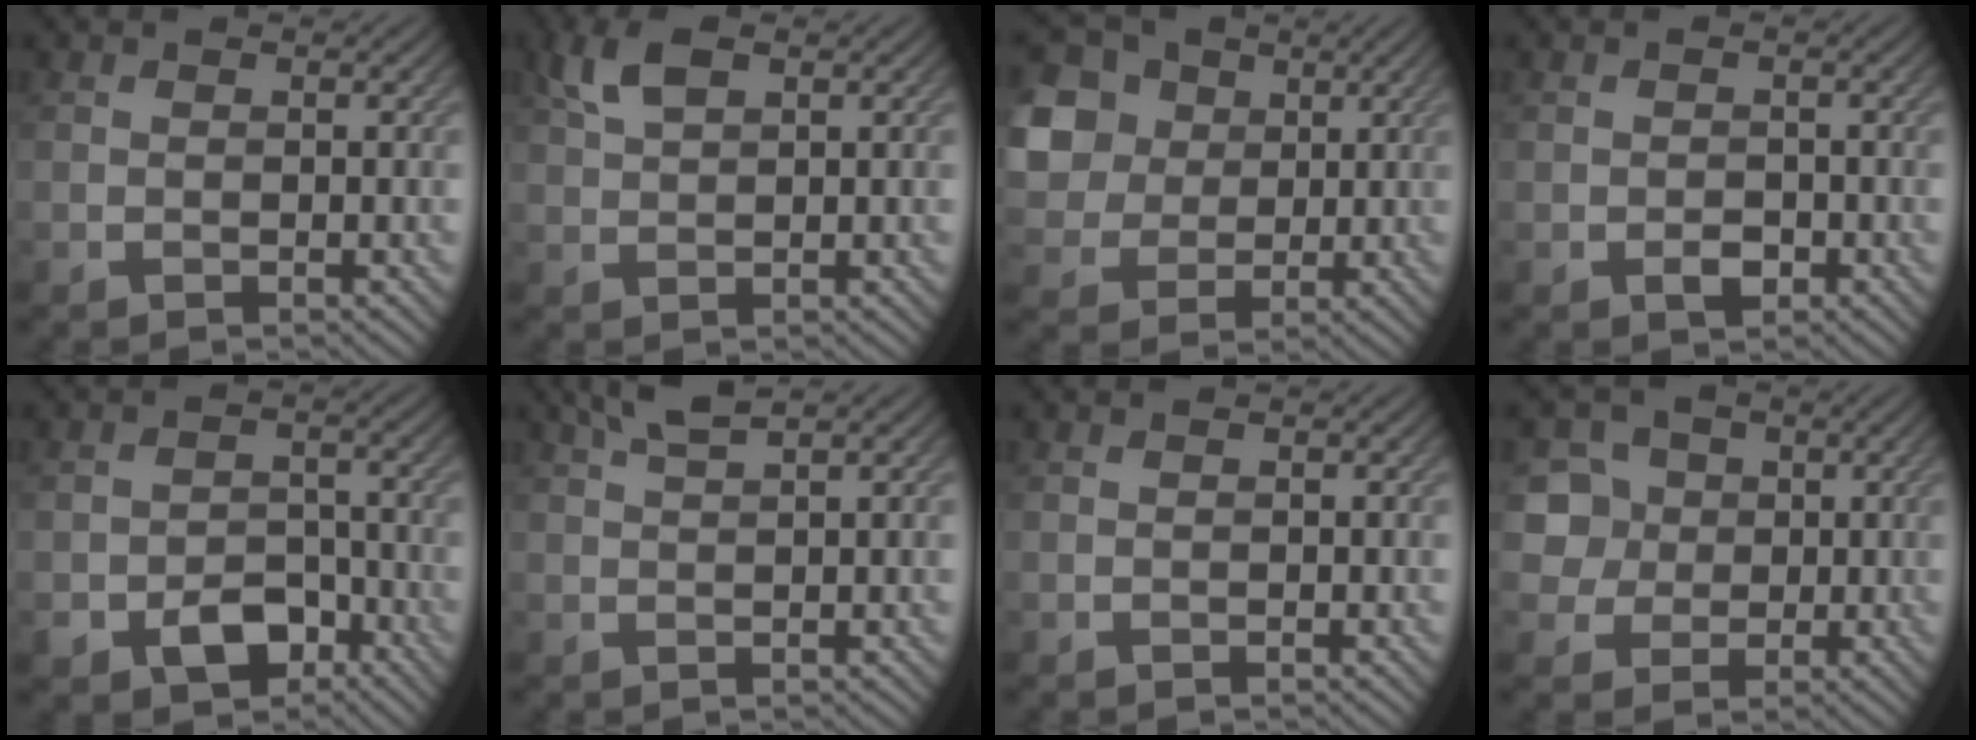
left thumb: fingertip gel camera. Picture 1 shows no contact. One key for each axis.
{"total": 3.5, "fx": 1.9, "fy": 1.4, "fz": 2.6, "tx": -0.061, "ty": 0.009, "tz": 0.041}
{"total": 12.5, "fx": 3.5, "fy": 10.3, "fz": 6.1, "tx": -0.199, "ty": 0.026, "tz": 0.066}
{"total": 1.7, "fx": -0.9, "fy": 1.1, "fz": 1.0, "tx": -0.016, "ty": -0.006, "tz": -0.017}
{"total": 5.7, "fx": -3.2, "fy": 3.6, "fz": 2.9, "tx": -0.050, "ty": -0.010, "tz": -0.059}
{"total": 3.1, "fx": 2.0, "fy": 0.5, "fz": 2.4, "tx": -0.046, "ty": 0.015, "tz": 0.042}
{"total": 0.0}
{"total": 6.6, "fx": 1.1, "fy": 6.1, "fz": 2.2, "tx": -0.073, "ty": 0.012, "tz": 0.015}